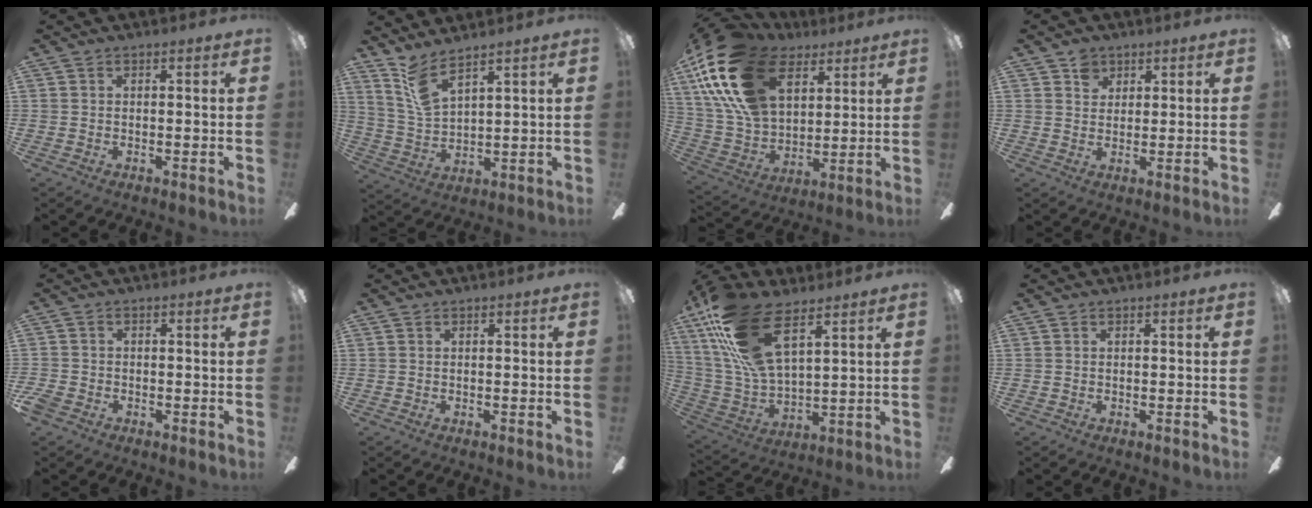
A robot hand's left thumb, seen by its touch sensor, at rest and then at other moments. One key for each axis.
{"total": 8.3, "fx": 6.5, "fy": 2.3, "fz": 4.6, "tx": -0.109, "ty": -0.030, "tz": 0.122}
{"total": 25.3, "fx": 12.0, "fy": 15.4, "fz": 16.2, "tx": -0.352, "ty": -0.038, "tz": 0.216}
{"total": 4.2, "fx": 2.6, "fy": 3.1, "fz": 1.0, "tx": -0.005, "ty": -0.003, "tz": 0.045}
{"total": 2.5, "fx": -1.7, "fy": 1.6, "fz": 1.0, "tx": -0.029, "ty": 0.005, "tz": -0.035}
{"total": 0.0}
{"total": 21.9, "fx": 12.2, "fy": 9.6, "fz": 15.5, "tx": -0.336, "ty": -0.046, "tz": 0.215}
{"total": 0.0}